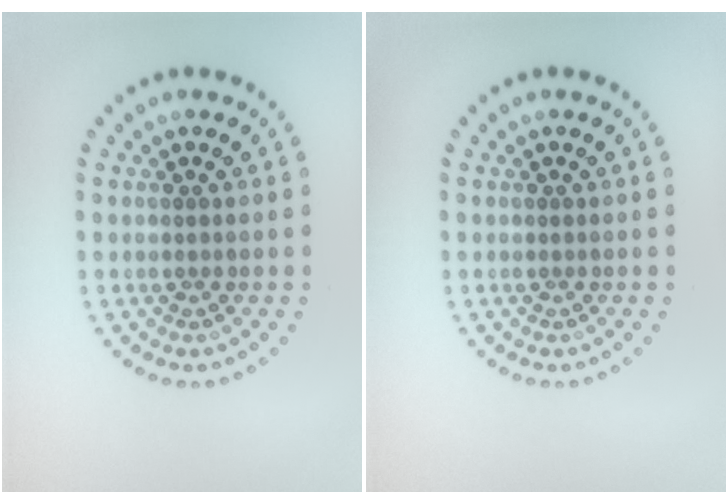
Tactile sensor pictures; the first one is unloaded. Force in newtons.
{"total": 0.0}